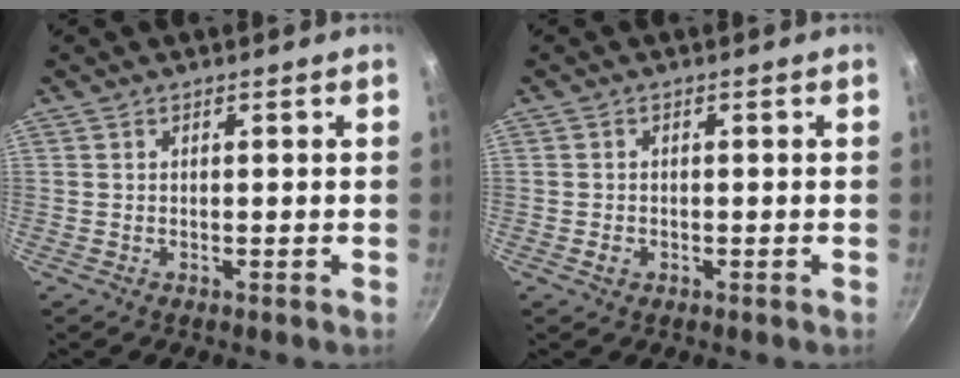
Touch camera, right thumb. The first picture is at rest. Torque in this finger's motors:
{"motor_torque": [-0.31, -0.03, -0.21, 0.35, -0.02]}